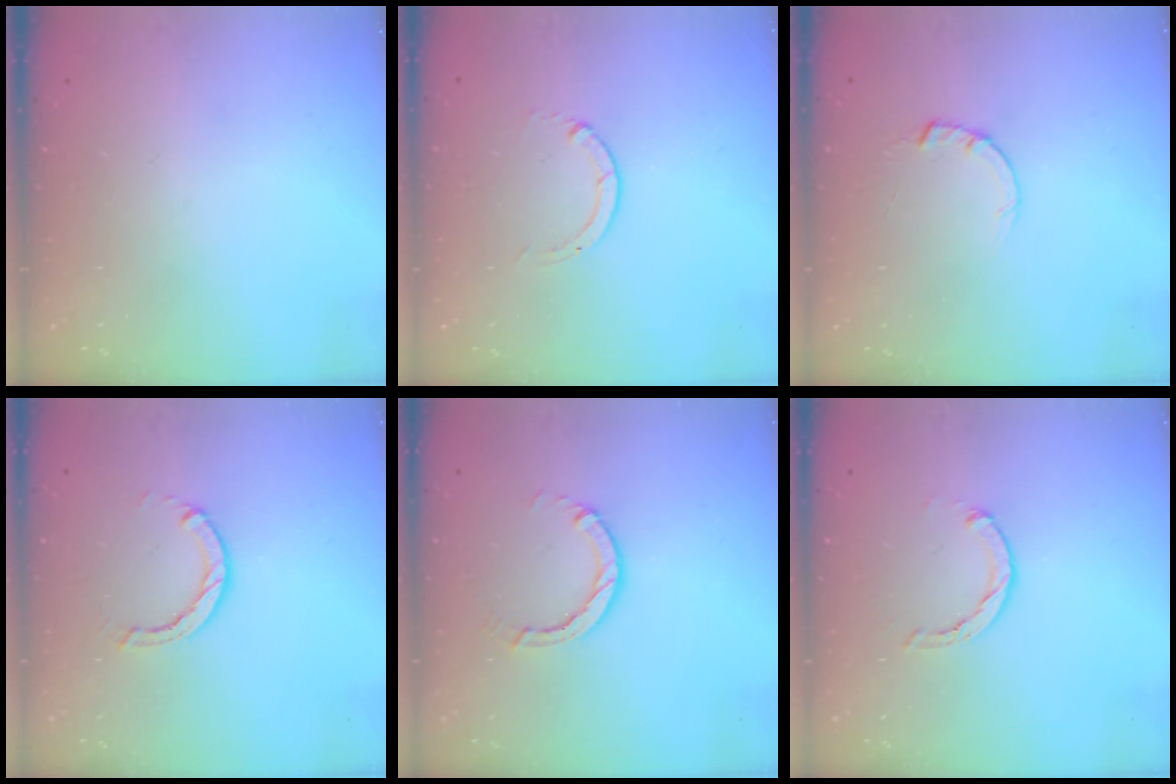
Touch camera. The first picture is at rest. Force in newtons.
{"total": 0.0}
{"total": 1.5, "press": 1.5, "slide": 0.3}
{"total": 3.2, "press": 3.1, "slide": 0.5}
{"total": 3.8, "press": 3.8, "slide": 0.5}
{"total": 2.0, "press": 2.0, "slide": 0.4}